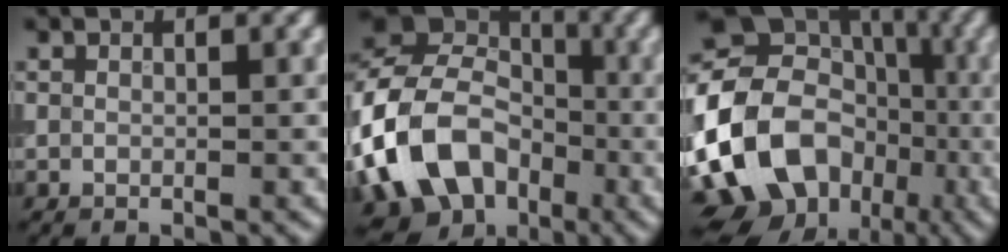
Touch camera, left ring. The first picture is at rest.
{"total": 15.4, "force": [-4.9, 12.0, 8.3], "torque": [-0.179, -0.005, -0.098]}
{"total": 18.1, "force": [-4.2, 14.3, 10.3], "torque": [-0.210, 0.012, -0.084]}